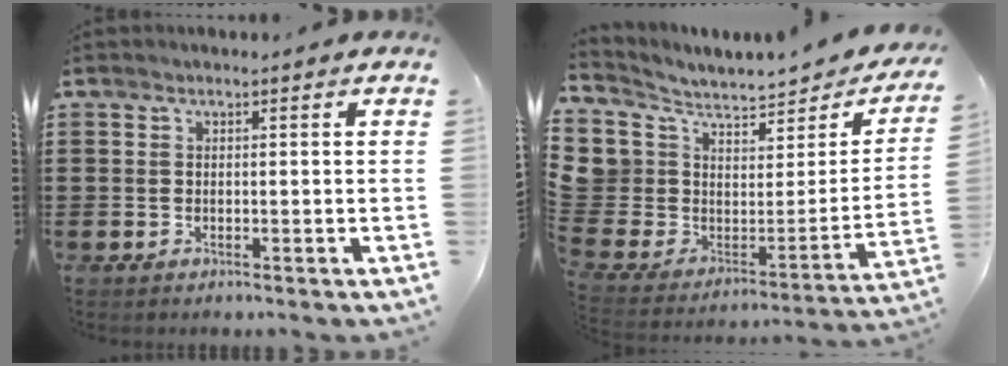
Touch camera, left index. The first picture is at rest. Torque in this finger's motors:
{"motor_torque": [1.09, -1.04, 0.65, 0.10]}